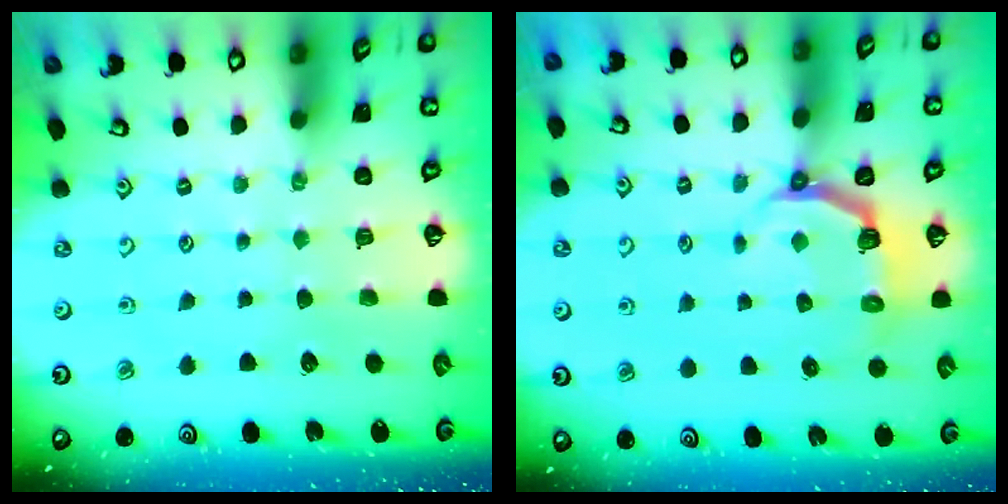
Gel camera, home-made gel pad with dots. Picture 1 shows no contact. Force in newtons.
{"total": 4.5, "press": 3.0, "slide": 3.4}